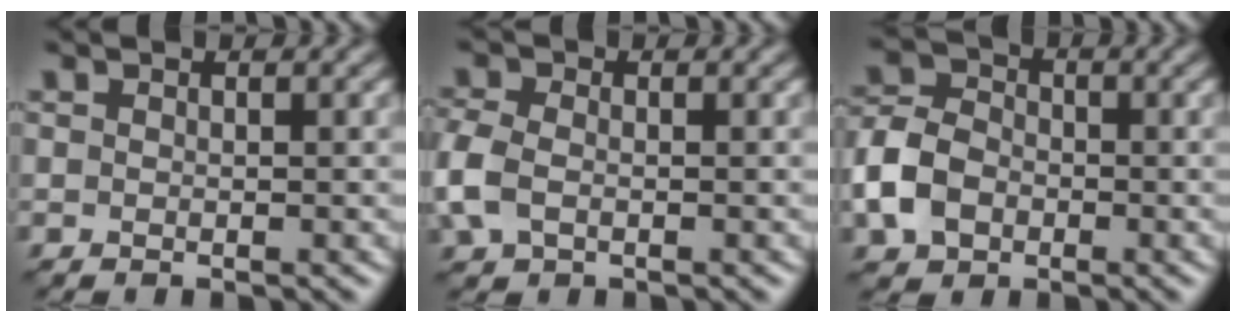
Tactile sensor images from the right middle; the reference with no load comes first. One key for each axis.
{"total": 3.7, "fx": -1.0, "fy": 2.6, "fz": 2.4, "tx": -0.078, "ty": -0.002, "tz": -0.028}
{"total": 5.9, "fx": -2.0, "fy": 4.4, "fz": 3.3, "tx": -0.081, "ty": 0.002, "tz": -0.054}